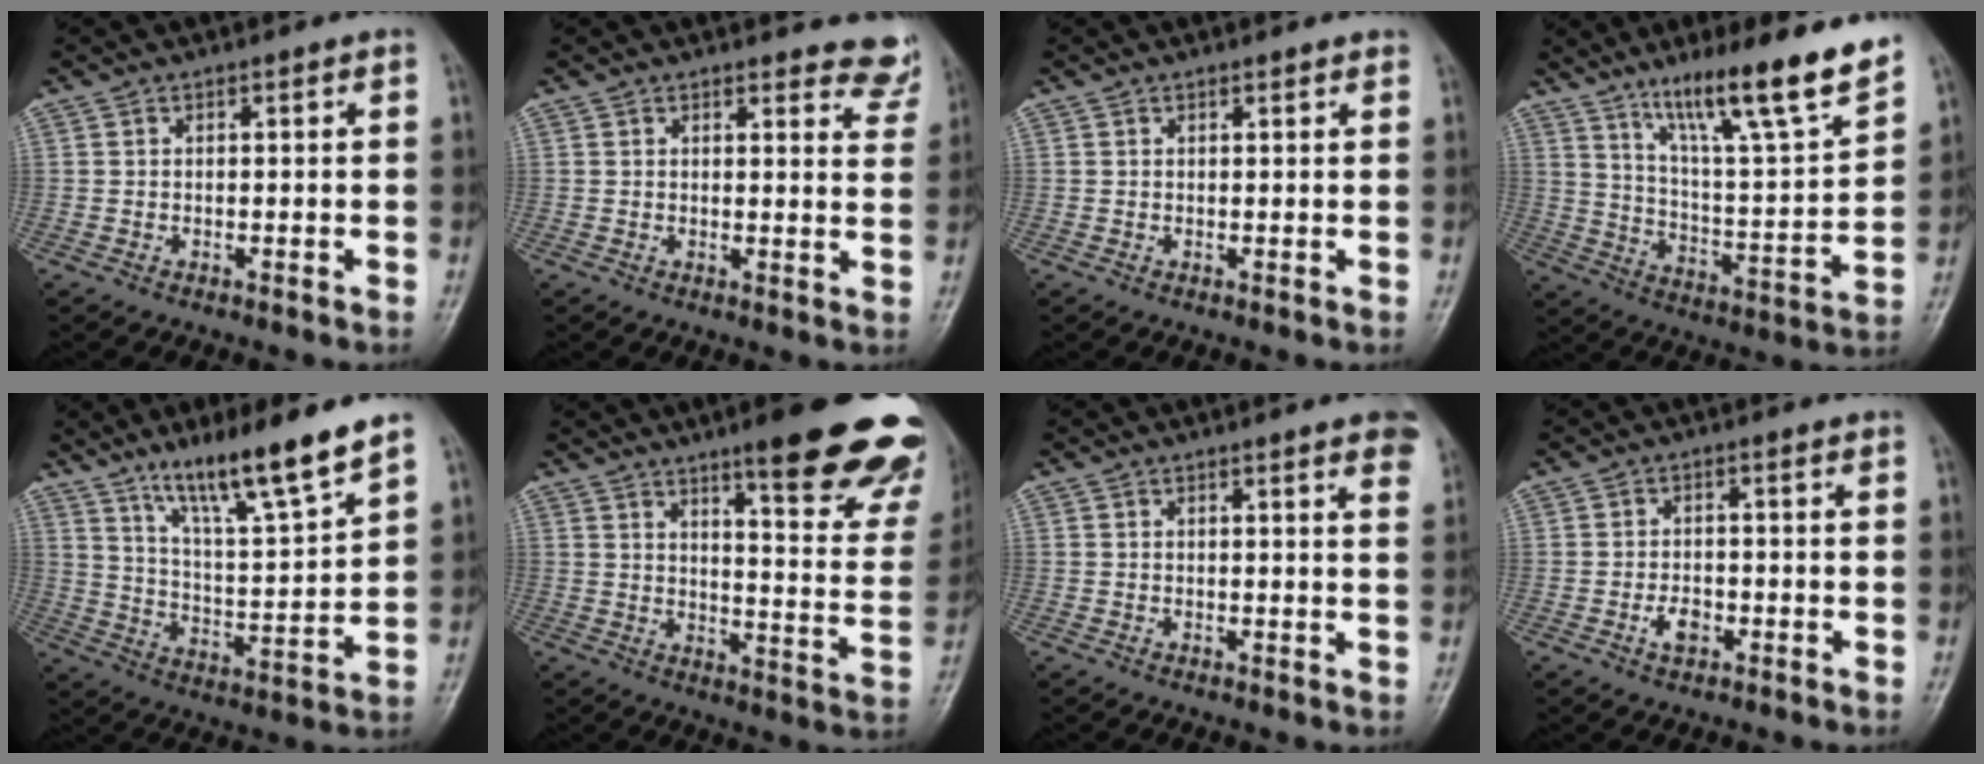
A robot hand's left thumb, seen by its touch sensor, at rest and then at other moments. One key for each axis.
{"total": 7.0, "fx": 6.5, "fy": 2.0, "fz": 1.5, "tx": 0.023, "ty": -0.039, "tz": 0.048}
{"total": 1.0, "fx": 0.9, "fy": 0.2, "fz": 0.4, "tx": -0.003, "ty": -0.001, "tz": 0.011}
{"total": 18.2, "fx": 13.0, "fy": 1.8, "fz": 12.7, "tx": -0.184, "ty": -0.075, "tz": 0.217}
{"total": 15.0, "fx": 10.9, "fy": 1.3, "fz": 10.3, "tx": -0.168, "ty": -0.065, "tz": 0.193}
{"total": 23.9, "fx": 16.1, "fy": 4.8, "fz": 17.0, "tx": -0.185, "ty": -0.080, "tz": 0.206}
{"total": 6.2, "fx": 4.2, "fy": 0.9, "fz": 4.5, "tx": -0.043, "ty": -0.007, "tz": 0.038}
{"total": 3.1, "fx": -1.2, "fy": 1.9, "fz": 2.1, "tx": -0.033, "ty": 0.005, "tz": -0.020}